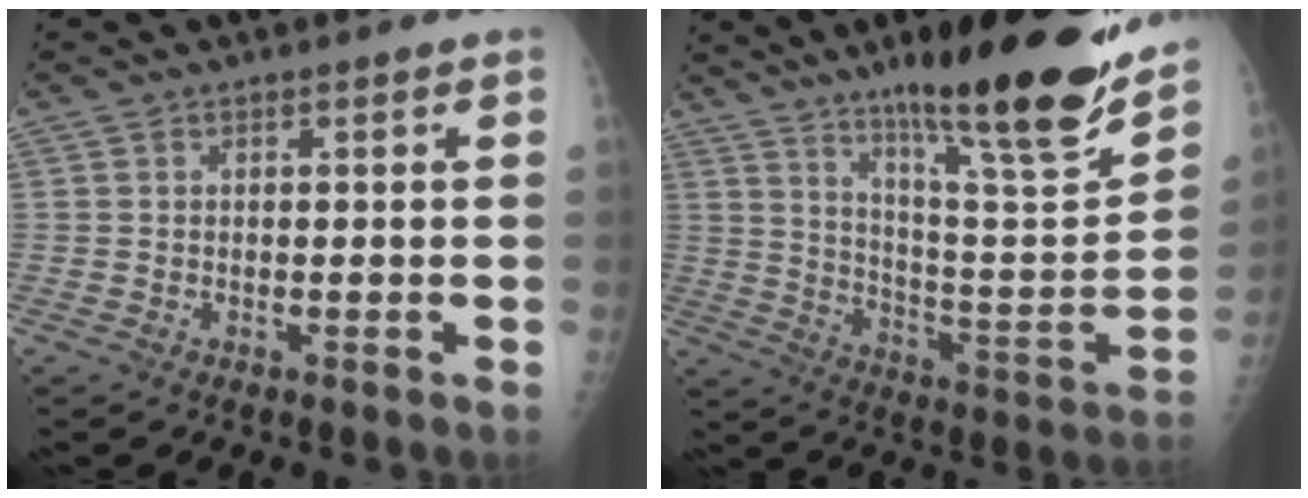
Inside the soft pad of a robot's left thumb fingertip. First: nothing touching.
{"total": 25.6, "force": [17.3, 4.2, 18.4], "torque": [-0.256, -0.079, 0.278]}